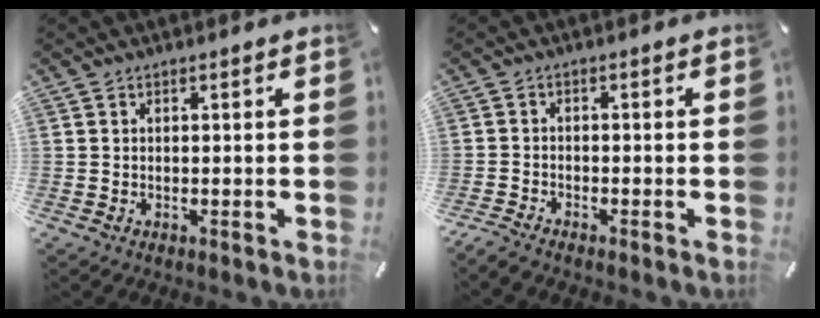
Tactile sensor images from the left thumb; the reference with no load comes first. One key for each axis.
{"total": 2.5, "fx": -2.3, "fy": 0.4, "fz": 0.9, "tx": -0.029, "ty": 0.005, "tz": -0.049}